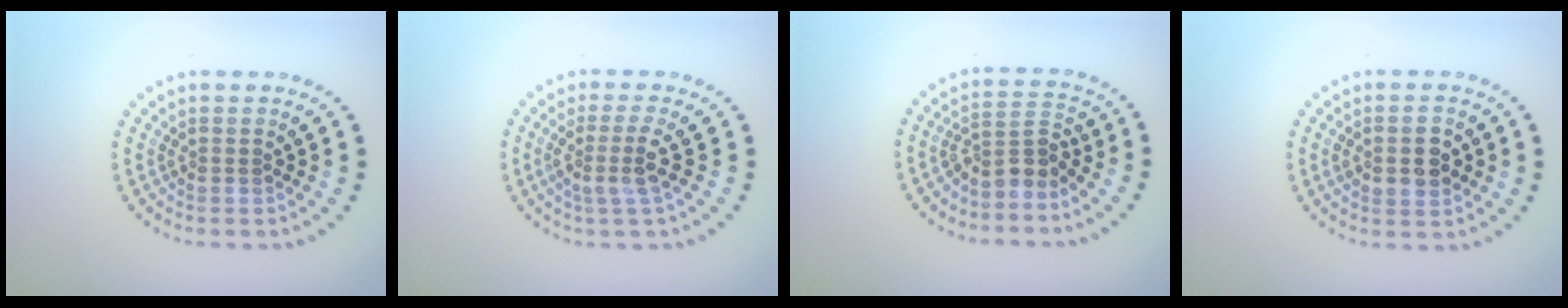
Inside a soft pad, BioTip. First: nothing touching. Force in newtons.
{"total": 2.6, "press": 1.9, "slide": 1.7}
{"total": 2.8, "press": 2.0, "slide": 2.0}
{"total": 3.8, "press": 3.8, "slide": 0.2}